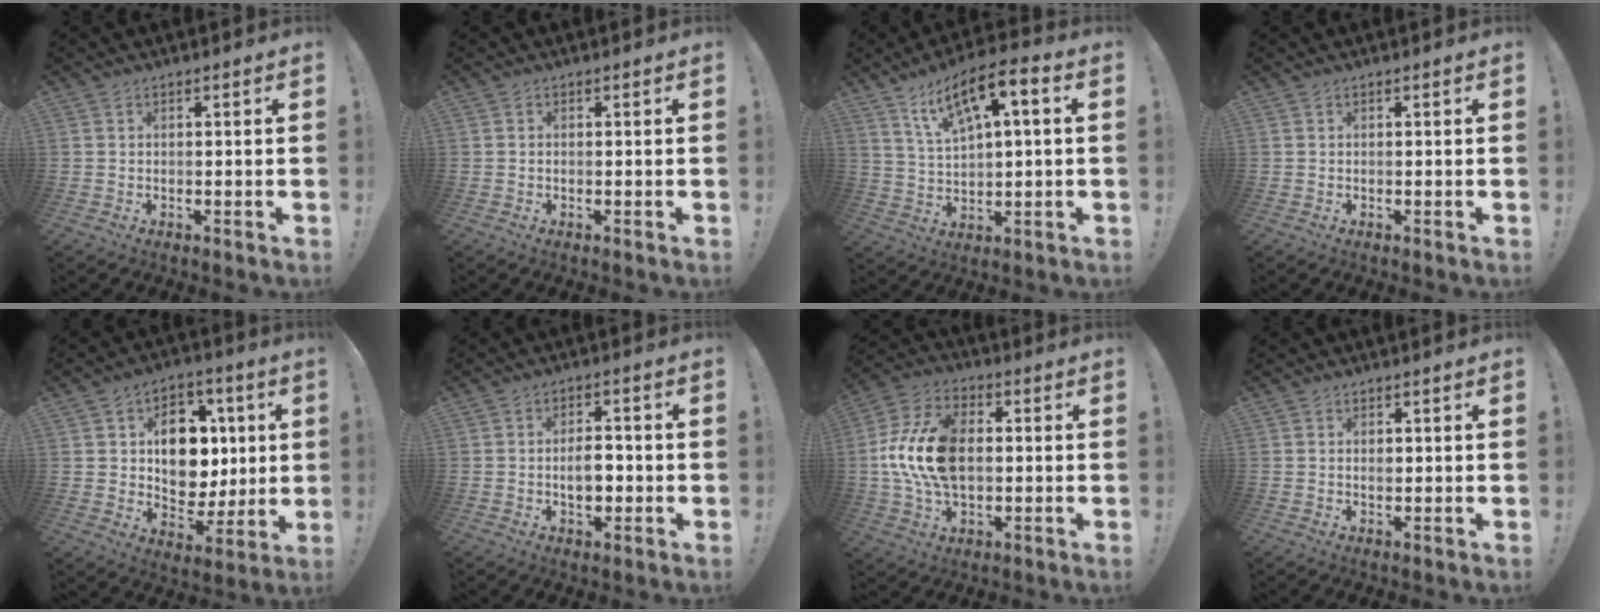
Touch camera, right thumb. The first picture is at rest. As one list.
[{"total": 0.0}, {"total": 11.3, "force": [5.3, 3.4, 9.3], "torque": [-0.165, -0.019, 0.092]}, {"total": 0.0}, {"total": 15.0, "force": [3.7, 11.6, 8.8], "torque": [-0.103, -0.011, 0.076]}, {"total": 6.0, "force": [-1.1, 3.7, 4.6], "torque": [-0.062, 0.002, -0.024]}, {"total": 18.8, "force": [0.2, 12.2, 14.3], "torque": [-0.268, 0.016, 0.008]}, {"total": 0.9, "force": [0.3, 0.6, 0.6], "torque": [-0.004, 0.000, 0.003]}]